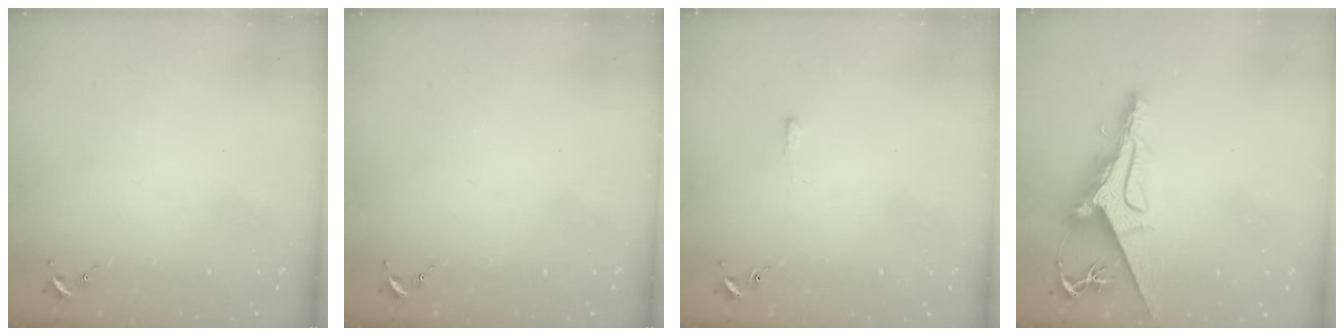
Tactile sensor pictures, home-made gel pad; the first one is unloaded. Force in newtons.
{"total": 0.0}
{"total": 2.6, "press": 2.6, "slide": 0.4}
{"total": 11.4, "press": 11.3, "slide": 1.0}